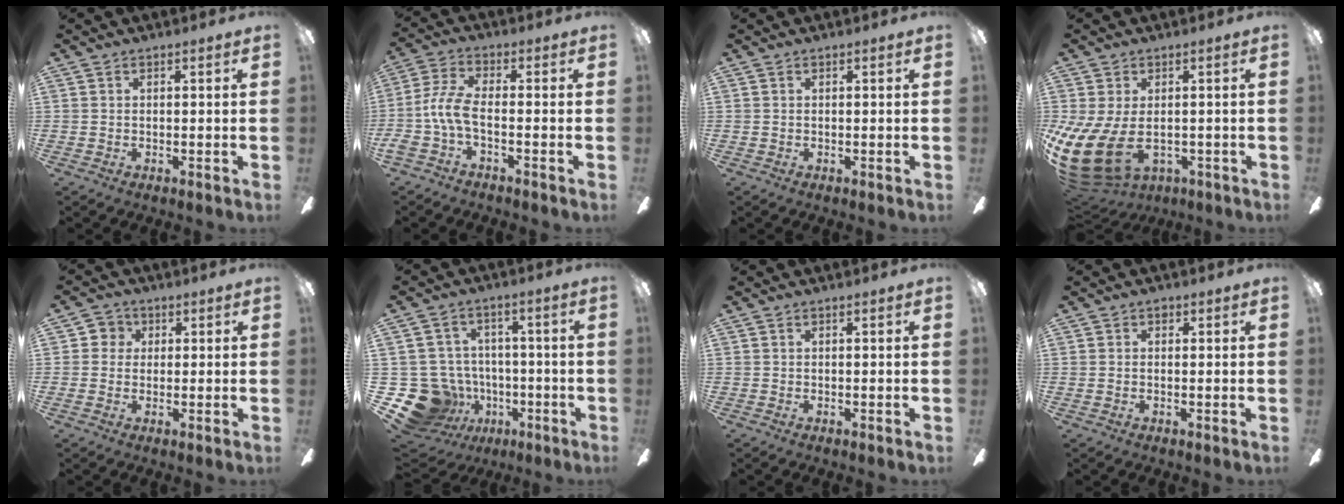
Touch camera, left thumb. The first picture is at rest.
{"total": 8.1, "force": [-2.0, 3.8, 6.8], "torque": [-0.166, -0.004, -0.041]}
{"total": 0.0}
{"total": 13.4, "force": [-2.0, 8.2, 10.3], "torque": [-0.238, -0.013, -0.028]}
{"total": 3.6, "force": [0.6, 3.5, 0.8], "torque": [-0.016, 0.012, 0.009]}
{"total": 16.2, "force": [-5.6, 14.0, 6.0], "torque": [-0.143, 0.033, -0.067]}
{"total": 0.0}
{"total": 1.0, "force": [0.4, 0.7, 0.7], "torque": [-0.013, 0.004, 0.007]}